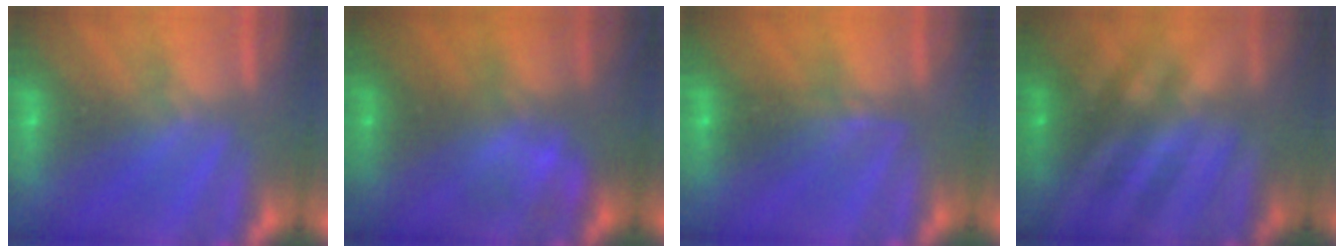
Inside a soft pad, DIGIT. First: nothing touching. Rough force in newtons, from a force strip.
{"total": 2.3}
{"total": 2.4}
{"total": 2.4}